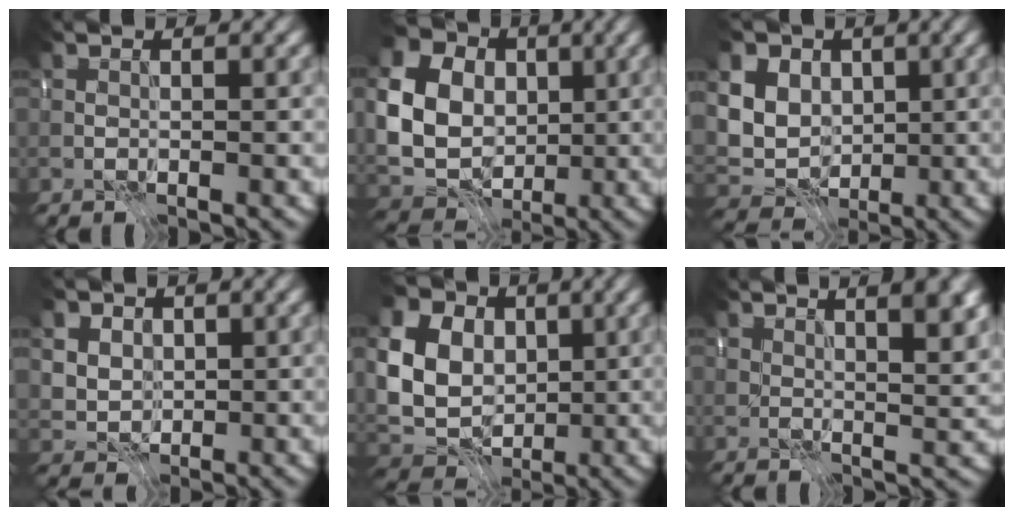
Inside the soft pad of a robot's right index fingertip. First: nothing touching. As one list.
[{"total": 11.7, "force": [1.6, 9.7, 6.3], "torque": [-0.149, 0.007, 0.020]}, {"total": 8.8, "force": [2.8, 7.1, 4.4], "torque": [-0.083, 0.016, 0.039]}, {"total": 5.3, "force": [2.3, 4.3, 2.2], "torque": [-0.053, 0.012, 0.037]}, {"total": 12.7, "force": [2.9, 10.1, 7.1], "torque": [-0.157, 0.027, 0.036]}, {"total": 6.8, "force": [3.5, 2.4, 5.3], "torque": [-0.046, 0.021, 0.038]}]